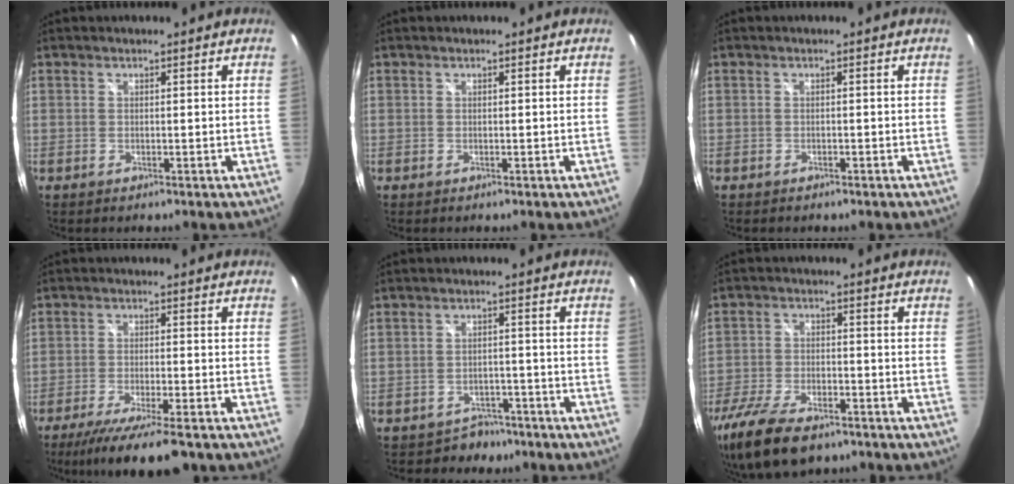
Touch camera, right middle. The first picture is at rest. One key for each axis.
{"total": 0.0}
{"total": 0.9, "fx": -0.8, "fy": 0.5, "fz": 0.3, "tx": -0.009, "ty": 0.001, "tz": -0.010}
{"total": 10.6, "fx": -8.3, "fy": -0.3, "fz": 6.5, "tx": -0.135, "ty": -0.031, "tz": -0.135}
{"total": 4.9, "fx": -3.8, "fy": 3.2, "fz": -0.2, "tx": 0.003, "ty": 0.022, "tz": -0.054}
{"total": 15.5, "fx": -10.8, "fy": 6.5, "fz": 9.0, "tx": -0.210, "ty": -0.037, "tz": -0.190}